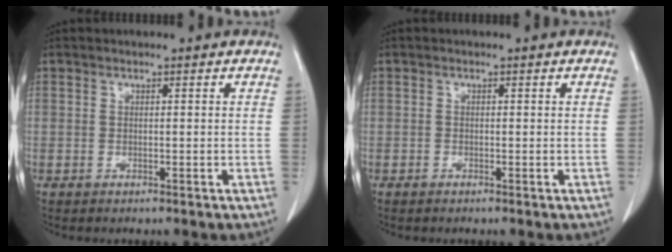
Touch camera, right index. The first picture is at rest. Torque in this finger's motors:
{"motor_torque": [0.11, -0.09, 0.01, 0.02]}